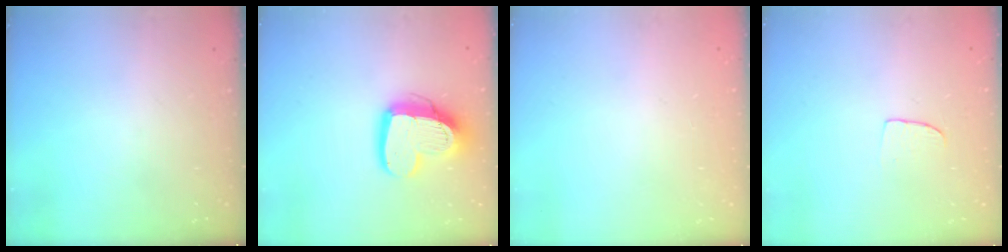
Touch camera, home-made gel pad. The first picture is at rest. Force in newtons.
{"total": 15.0, "press": 14.9, "slide": 1.3}
{"total": 0.0}
{"total": 5.5, "press": 5.5, "slide": 0.3}